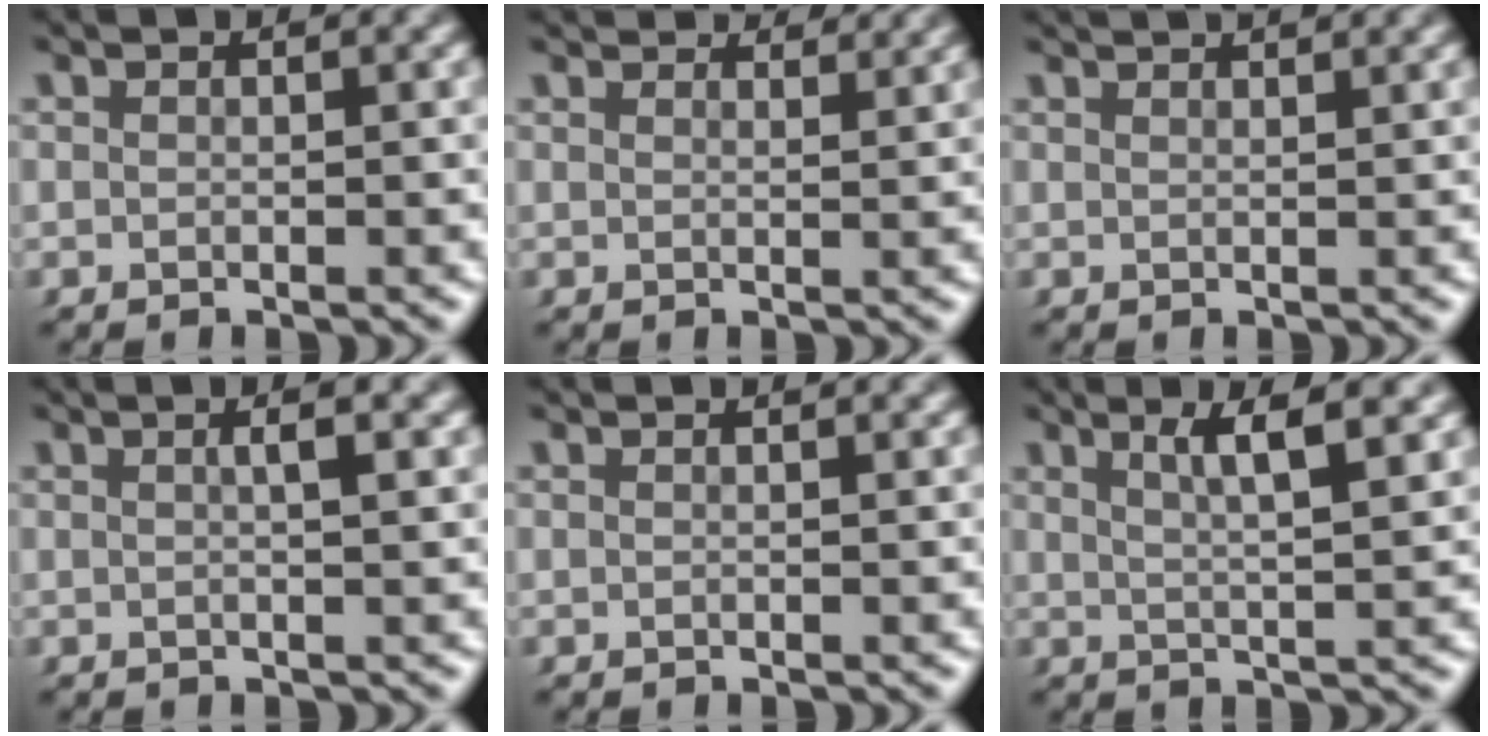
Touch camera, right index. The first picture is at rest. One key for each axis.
{"total": 3.0, "fx": 2.9, "fy": -0.1, "fz": 0.7, "tx": 0.001, "ty": 0.001, "tz": 0.042}
{"total": 1.7, "fx": 1.5, "fy": -0.3, "fz": 0.8, "tx": 0.000, "ty": 0.003, "tz": 0.023}
{"total": 1.8, "fx": 0.2, "fy": -0.2, "fz": 1.8, "tx": -0.022, "ty": 0.006, "tz": 0.002}
{"total": 0.0}
{"total": 3.2, "fx": 1.9, "fy": -0.4, "fz": 2.5, "tx": -0.044, "ty": 0.005, "tz": 0.031}